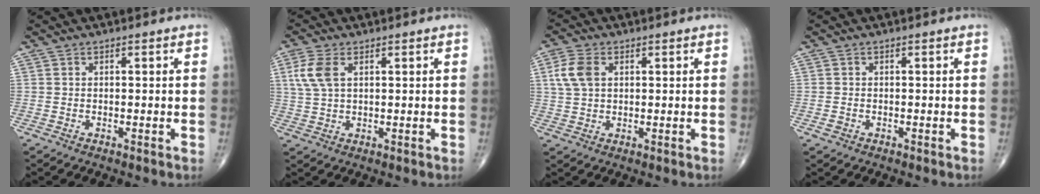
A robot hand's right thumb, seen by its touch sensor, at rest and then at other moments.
{"total": 5.8, "force": [1.9, 3.1, 4.5], "torque": [-0.111, 0.007, 0.042]}
{"total": 6.0, "force": [1.6, 3.9, 4.2], "torque": [-0.091, 0.007, 0.032]}
{"total": 0.9, "force": [-0.5, 0.7, 0.3], "torque": [-0.006, 0.002, -0.008]}